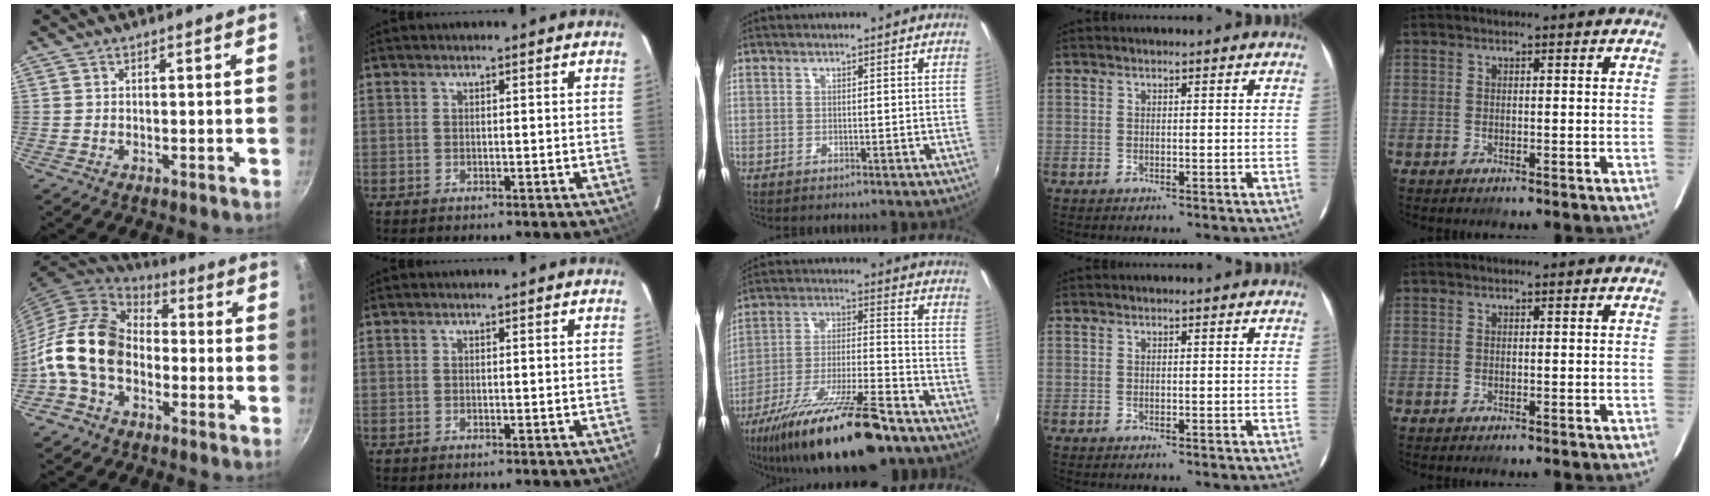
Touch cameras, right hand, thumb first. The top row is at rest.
{"thumb": {"total": 15.3, "force": [-3.3, 10.9, 10.2], "torque": [-0.160, 0.039, -0.082]}, "middle": {"total": 22.4, "force": [-16.0, 4.4, 14.9], "torque": [-0.279, -0.041, -0.266]}}